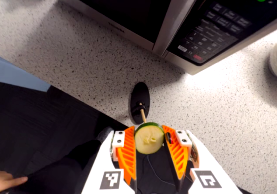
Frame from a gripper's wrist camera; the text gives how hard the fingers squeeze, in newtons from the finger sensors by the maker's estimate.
{"total": 9.3, "left": 9.9, "right": 8.7}